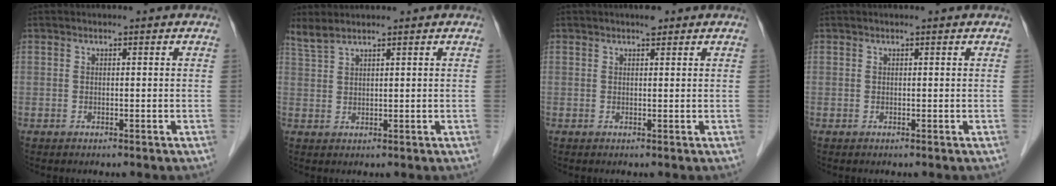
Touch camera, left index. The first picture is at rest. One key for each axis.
{"total": 2.5, "fx": 2.3, "fy": -0.1, "fz": 0.9, "tx": -0.027, "ty": 0.013, "tz": 0.054}
{"total": 1.3, "fx": 1.0, "fy": 0.4, "fz": 0.7, "tx": -0.012, "ty": 0.002, "tz": 0.015}
{"total": 0.0}